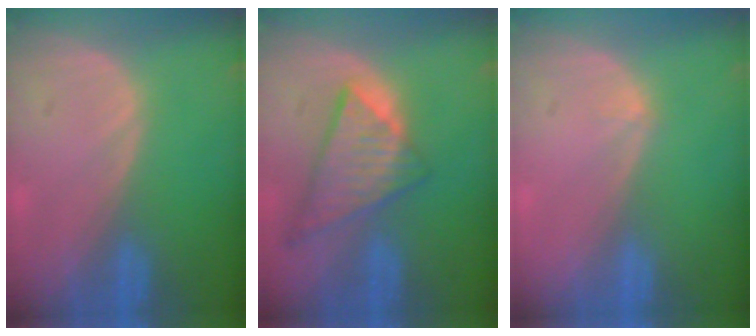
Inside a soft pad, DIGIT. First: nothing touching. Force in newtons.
{"total": 8.9, "press": 7.7, "slide": 4.4}
{"total": 0.6, "press": 0.4, "slide": 0.5}